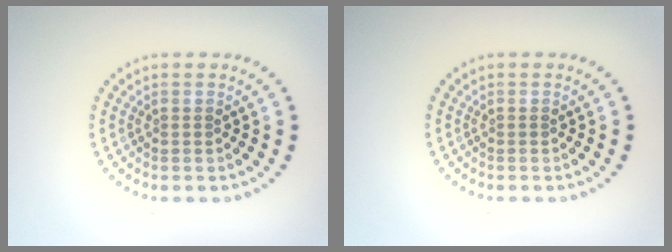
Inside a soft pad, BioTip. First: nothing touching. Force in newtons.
{"total": 0.0}